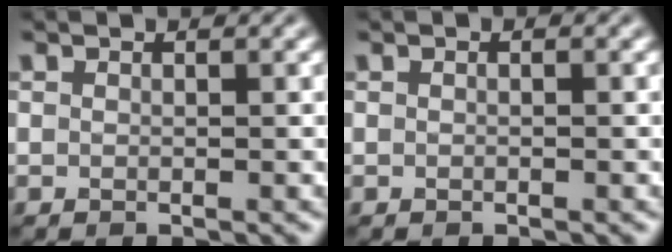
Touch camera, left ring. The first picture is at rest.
{"total": 0.0}